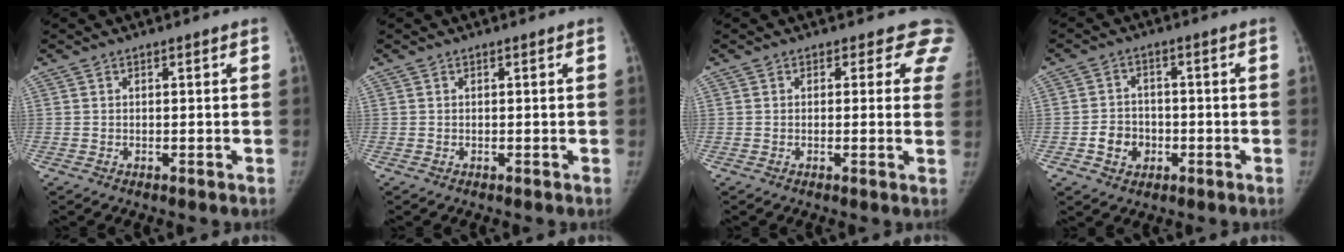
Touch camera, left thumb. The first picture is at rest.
{"total": 0.0}
{"total": 5.1, "force": [3.9, 3.1, 1.3], "torque": [0.030, -0.010, 0.014]}
{"total": 5.7, "force": [-1.9, 4.9, 2.3], "torque": [-0.015, 0.017, -0.029]}